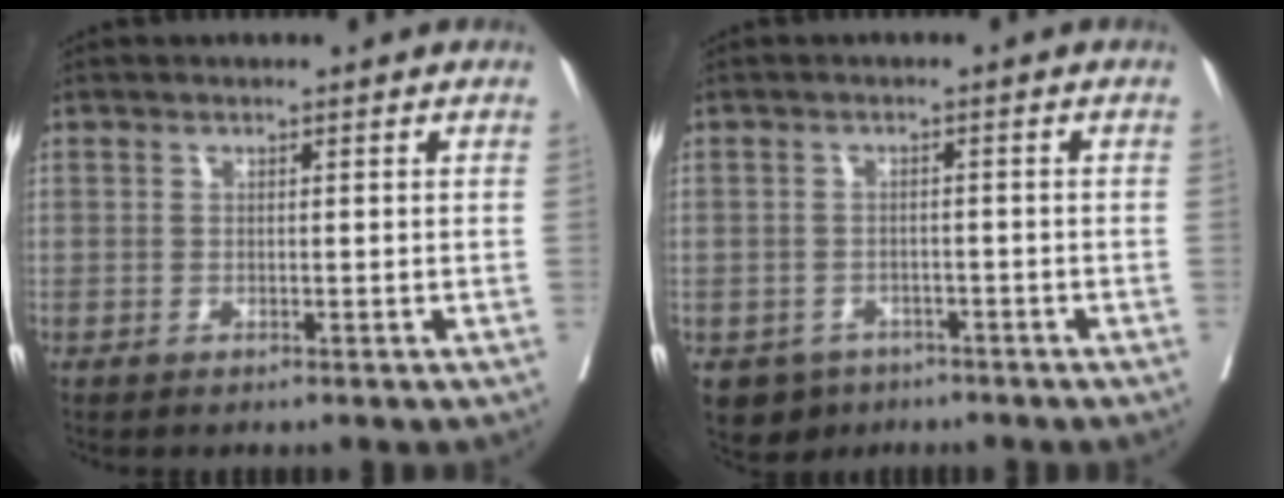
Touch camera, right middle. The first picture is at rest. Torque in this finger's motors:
{"motor_torque": [0.49, -0.33, 0.11, 0.02]}